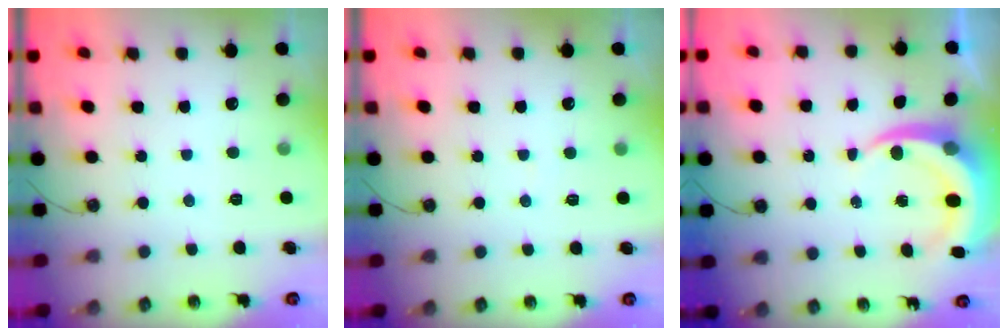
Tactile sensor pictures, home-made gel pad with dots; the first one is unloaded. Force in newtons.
{"total": 2.5, "press": 2.5, "slide": 0.2}
{"total": 7.8, "press": 7.8, "slide": 0.9}